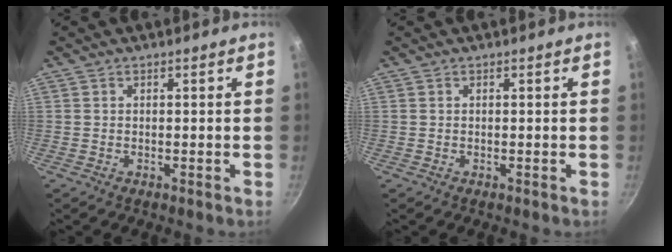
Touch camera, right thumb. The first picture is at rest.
{"total": 0.0}